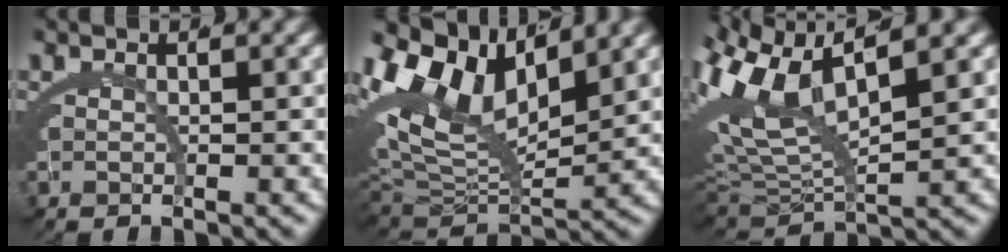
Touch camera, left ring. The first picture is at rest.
{"total": 11.4, "force": [2.6, 7.4, 8.3], "torque": [-0.172, -0.006, 0.045]}
{"total": 8.7, "force": [2.0, 5.2, 6.6], "torque": [-0.145, 0.000, 0.034]}